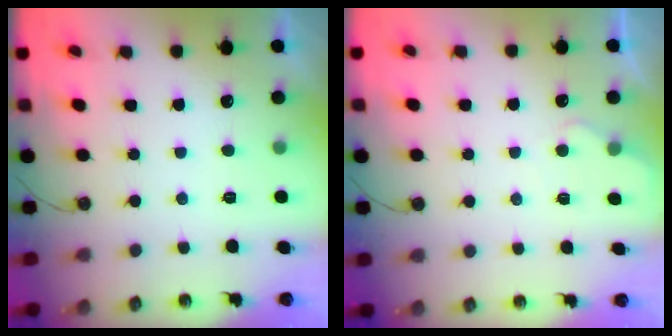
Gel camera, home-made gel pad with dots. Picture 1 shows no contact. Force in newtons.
{"total": 3.5, "press": 3.4, "slide": 0.5}